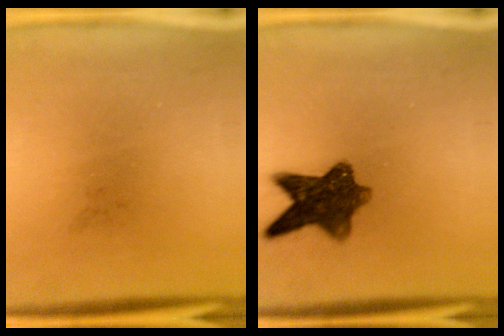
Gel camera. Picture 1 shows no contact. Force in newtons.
{"total": 8.7}